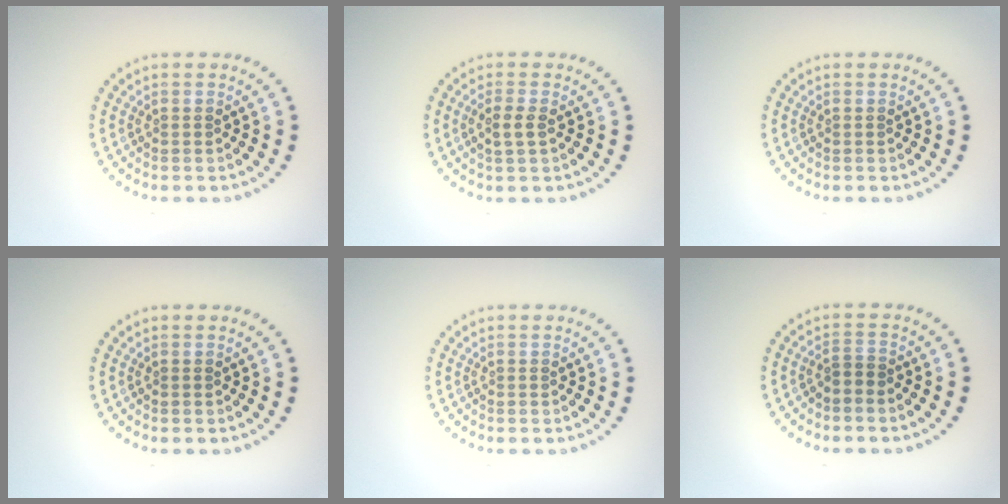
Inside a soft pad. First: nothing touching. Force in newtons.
{"total": 1.6, "press": 1.5, "slide": 0.5}
{"total": 0.0}
{"total": 0.0}
{"total": 0.0}
{"total": 1.1, "press": 0.8, "slide": 0.7}